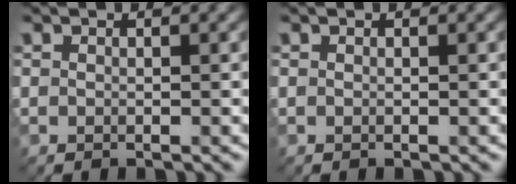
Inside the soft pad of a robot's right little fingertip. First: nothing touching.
{"total": 0.0}